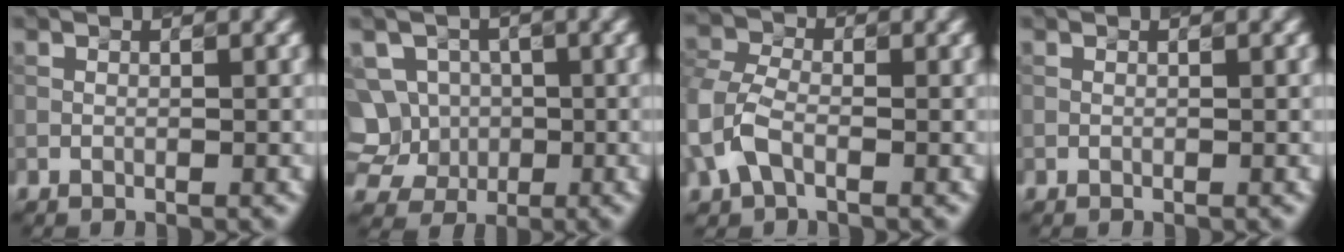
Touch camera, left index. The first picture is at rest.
{"total": 6.4, "force": [0.2, 6.2, 1.8], "torque": [-0.033, 0.037, -0.026]}
{"total": 4.0, "force": [-1.1, 2.8, 2.7], "torque": [-0.066, 0.008, -0.032]}
{"total": 0.0}